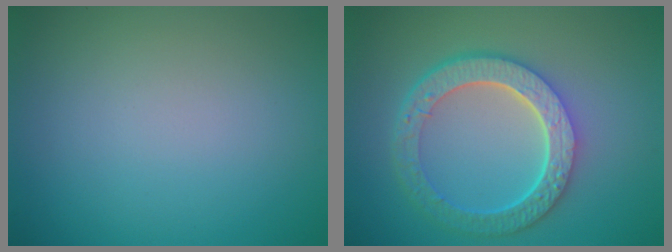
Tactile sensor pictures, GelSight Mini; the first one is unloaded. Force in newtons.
{"total": 6.4, "press": 4.7, "slide": 4.2}